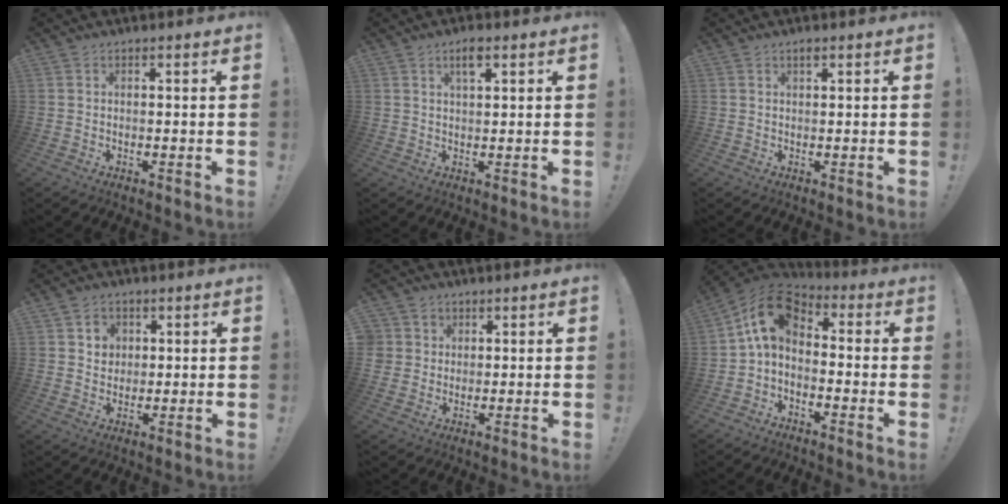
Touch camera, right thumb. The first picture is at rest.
{"total": 4.0, "force": [2.2, 1.3, 3.1], "torque": [-0.060, 0.002, 0.034]}
{"total": 1.2, "force": [0.8, 0.4, 0.8], "torque": [-0.017, 0.001, 0.014]}
{"total": 4.8, "force": [1.5, 4.3, 1.3], "torque": [-0.015, -0.008, 0.026]}
{"total": 4.1, "force": [1.4, 3.8, 0.3], "torque": [-0.010, -0.003, 0.029]}
{"total": 10.9, "force": [1.5, 6.9, 8.3], "torque": [-0.149, 0.007, 0.029]}